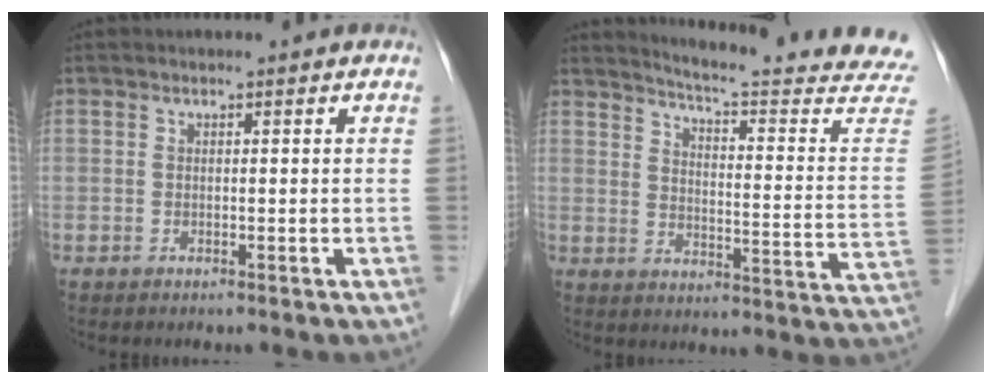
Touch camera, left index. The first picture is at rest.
{"total": 22.1, "force": [20.9, -0.4, 7.0], "torque": [-0.103, -0.124, 0.243]}